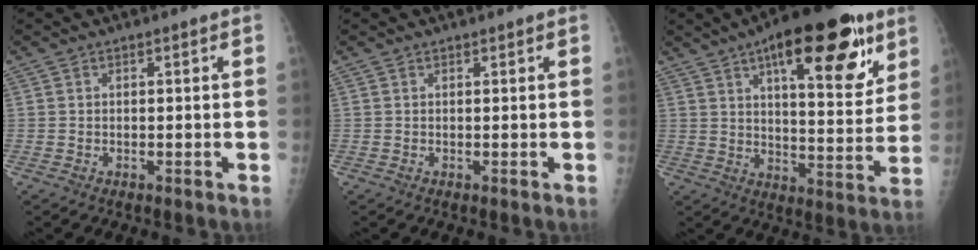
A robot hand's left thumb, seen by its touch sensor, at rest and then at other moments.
{"total": 0.0}
{"total": 22.1, "force": [11.5, 8.0, 17.1], "torque": [-0.212, -0.038, 0.167]}